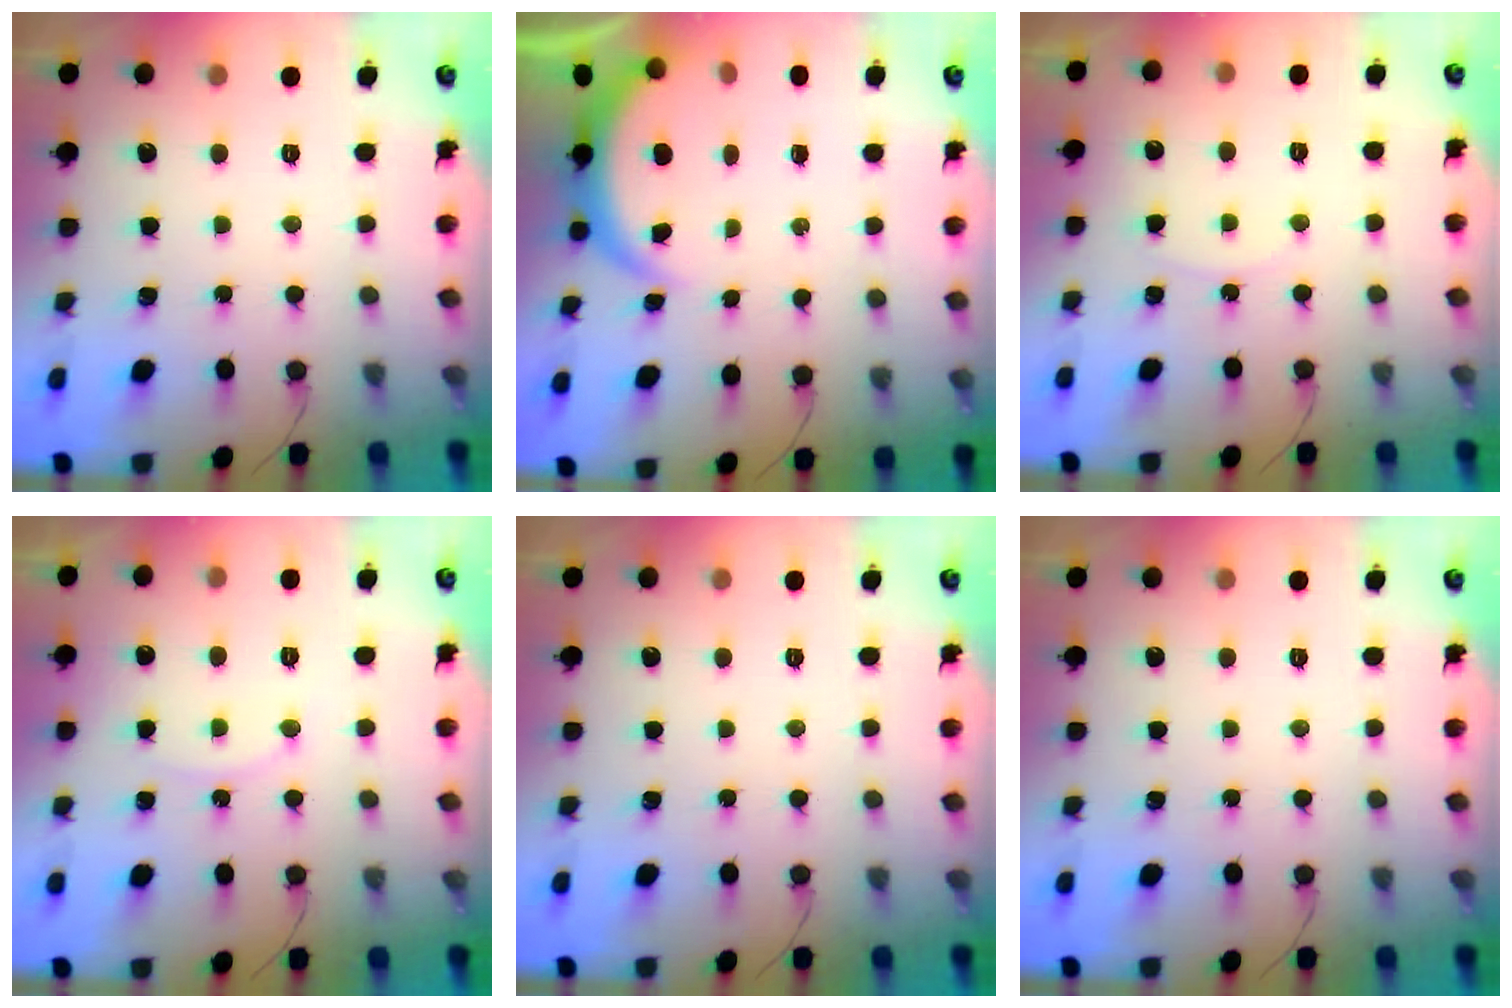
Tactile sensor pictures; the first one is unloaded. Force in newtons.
{"total": 3.9, "press": 3.9, "slide": 0.2}
{"total": 3.0, "press": 3.0, "slide": 0.5}
{"total": 5.2, "press": 5.2, "slide": 0.2}
{"total": 0.0}
{"total": 0.0}